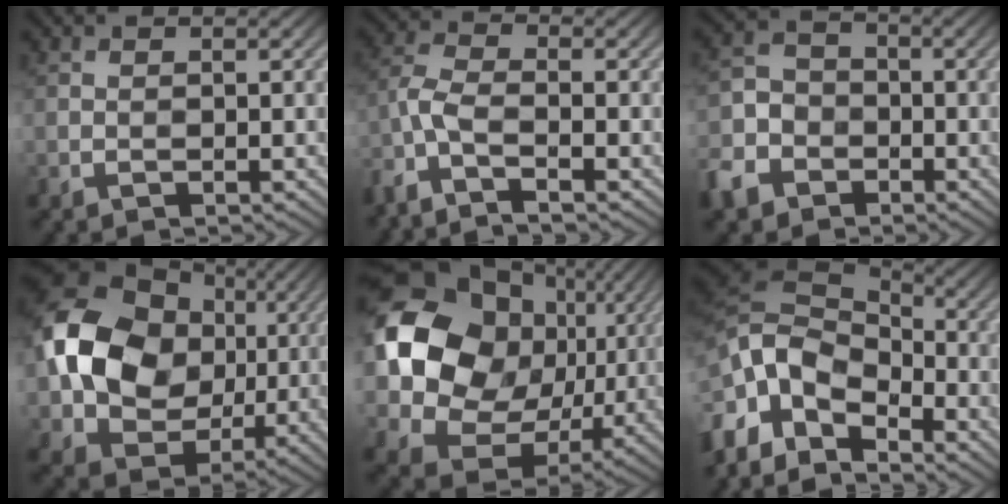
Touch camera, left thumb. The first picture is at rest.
{"total": 5.1, "force": [-3.6, 1.3, 3.4], "torque": [-0.085, -0.008, -0.090]}
{"total": 6.8, "force": [-3.9, 5.0, 2.5], "torque": [-0.076, -0.008, -0.094]}
{"total": 16.0, "force": [1.8, 12.9, 9.3], "torque": [-0.206, 0.004, 0.025]}
{"total": 17.3, "force": [2.9, 14.4, 9.1], "torque": [-0.217, 0.001, 0.054]}
{"total": 13.8, "force": [-5.0, 8.9, 9.3], "torque": [-0.239, -0.007, -0.102]}